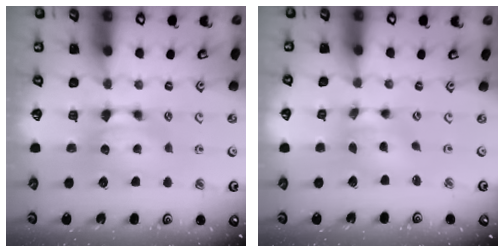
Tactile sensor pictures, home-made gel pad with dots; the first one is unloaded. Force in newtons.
{"total": 3.8, "press": 3.5, "slide": 1.6}